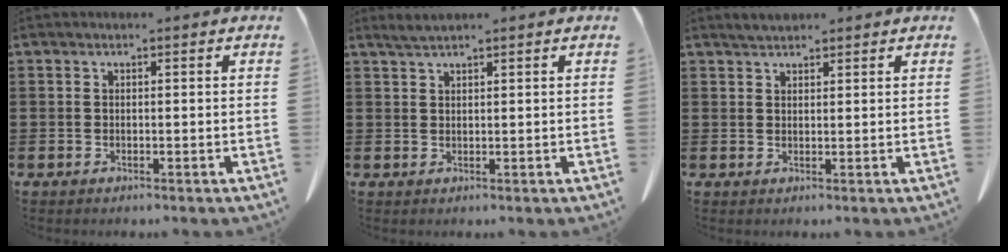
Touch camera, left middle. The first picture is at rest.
{"total": 1.6, "force": [1.3, 0.0, 0.8], "torque": [-0.019, 0.000, 0.025]}
{"total": 1.7, "force": [1.6, 0.4, 0.4], "torque": [-0.011, 0.003, 0.032]}